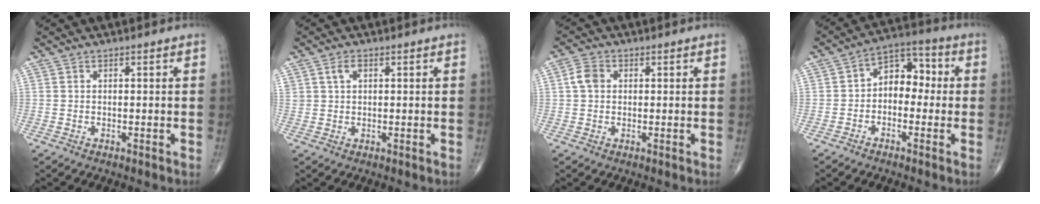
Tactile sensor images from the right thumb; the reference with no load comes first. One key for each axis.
{"total": 2.1, "fx": 0.9, "fy": 1.3, "fz": 1.4, "tx": -0.024, "ty": 0.003, "tz": 0.019}
{"total": 3.4, "fx": 0.5, "fy": 2.7, "fz": 2.1, "tx": -0.039, "ty": 0.008, "tz": 0.005}
{"total": 8.1, "fx": -0.5, "fy": 5.7, "fz": 5.7, "tx": -0.054, "ty": 0.039, "tz": -0.027}